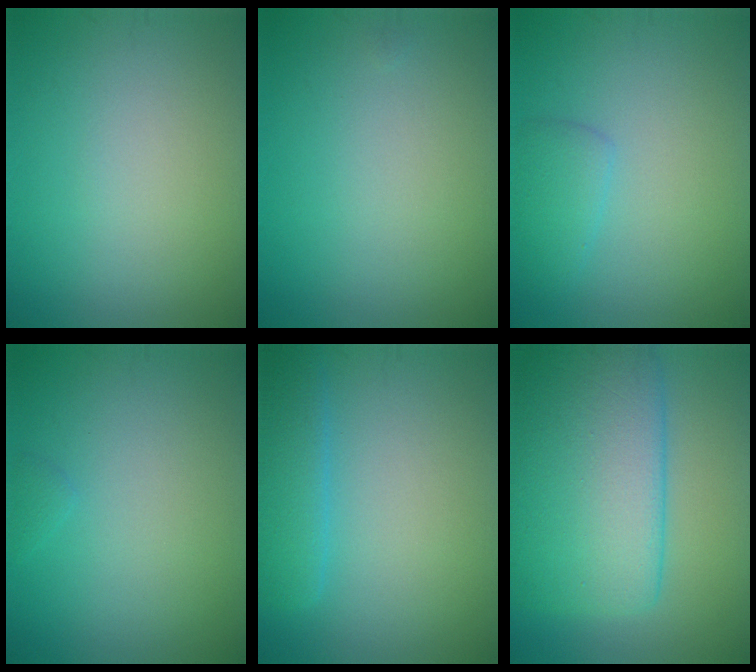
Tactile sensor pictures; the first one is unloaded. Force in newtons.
{"total": 0.0}
{"total": 1.9, "press": 1.9, "slide": 0.2}
{"total": 0.5, "press": 0.5, "slide": 0.0}
{"total": 3.3, "press": 3.3, "slide": 0.1}
{"total": 11.0, "press": 11.0, "slide": 0.6}